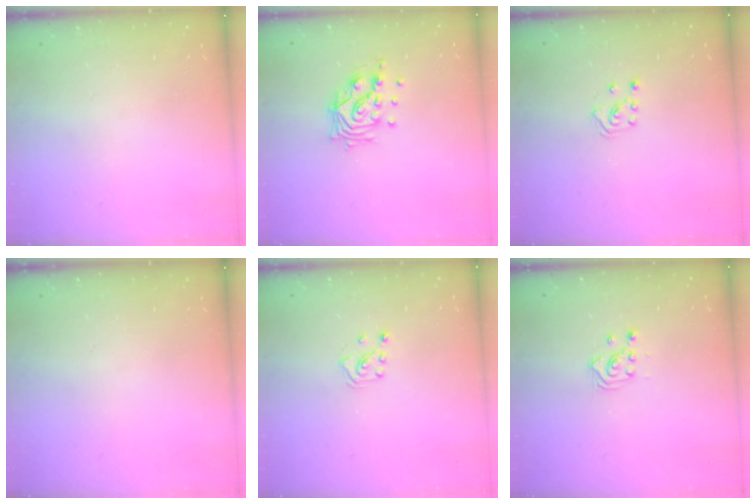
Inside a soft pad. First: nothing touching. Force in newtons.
{"total": 11.5, "press": 11.4, "slide": 1.5}
{"total": 2.8, "press": 2.7, "slide": 0.5}
{"total": 0.0}
{"total": 3.8, "press": 3.8, "slide": 0.4}
{"total": 2.4, "press": 2.2, "slide": 0.8}